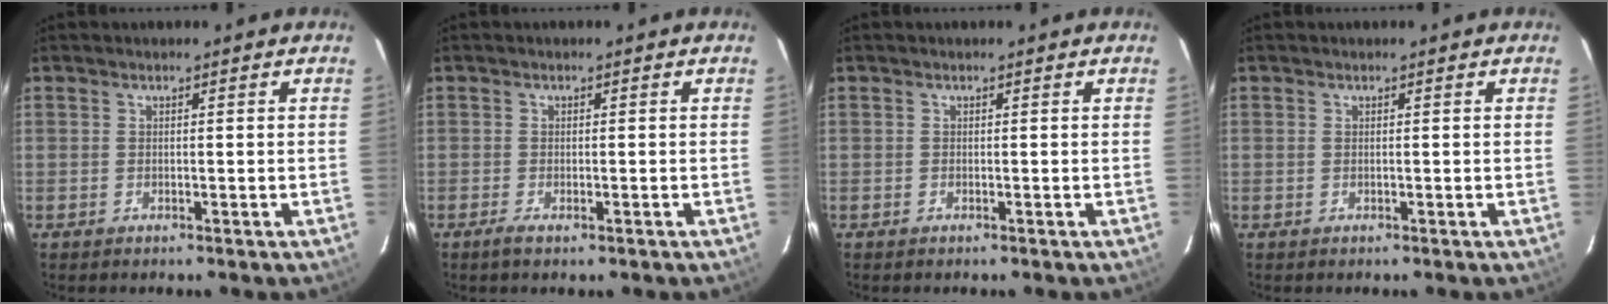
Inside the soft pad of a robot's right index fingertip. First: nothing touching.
{"total": 2.0, "force": [-1.2, 0.6, 1.5], "torque": [-0.031, -0.006, -0.021]}
{"total": 0.0}
{"total": 0.0}